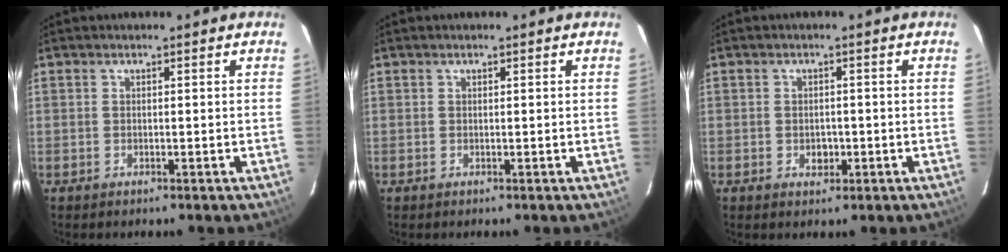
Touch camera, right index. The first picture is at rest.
{"total": 0.0}
{"total": 2.5, "force": [-0.6, 2.0, 1.3], "torque": [-0.020, 0.002, -0.005]}